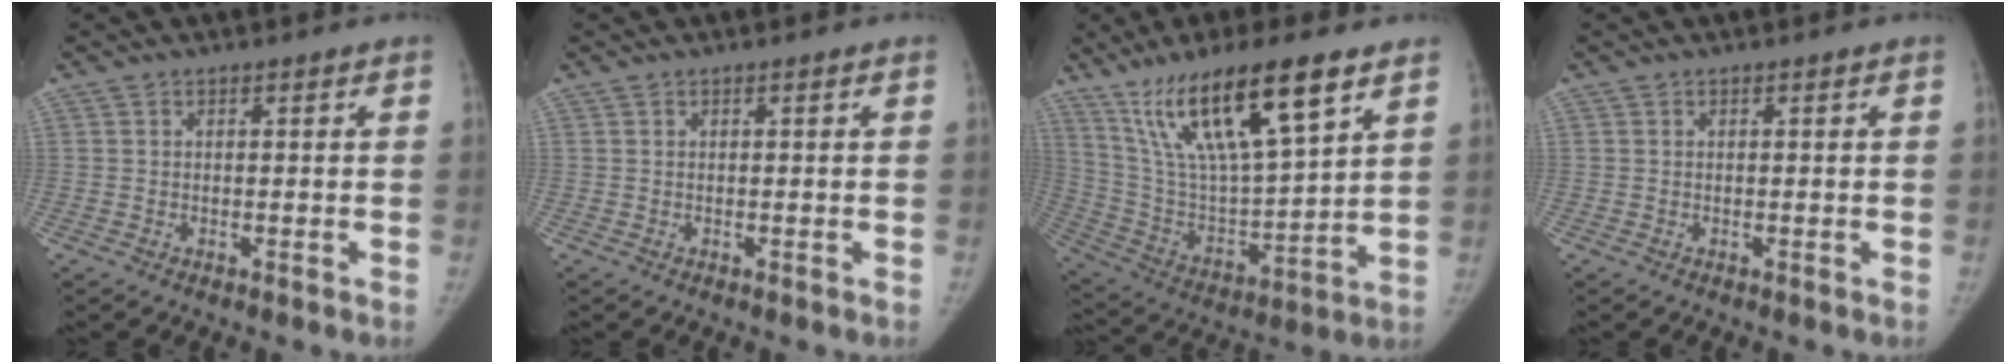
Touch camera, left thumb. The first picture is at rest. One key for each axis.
{"total": 0.0}
{"total": 21.8, "fx": 12.8, "fy": 5.4, "fz": 16.8, "tx": -0.293, "ty": -0.036, "tz": 0.243}
{"total": 0.0}